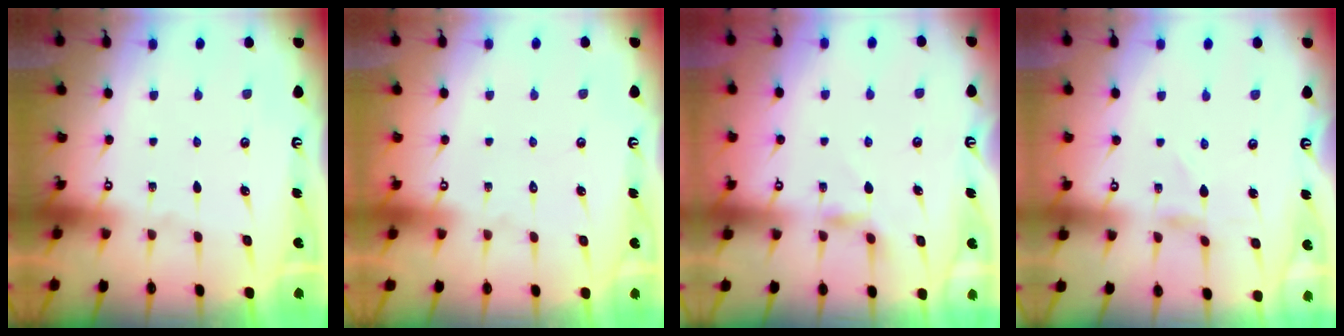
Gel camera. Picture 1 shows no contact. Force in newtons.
{"total": 1.7, "press": 1.7, "slide": 0.1}
{"total": 4.1, "press": 4.1, "slide": 0.6}
{"total": 0.0}